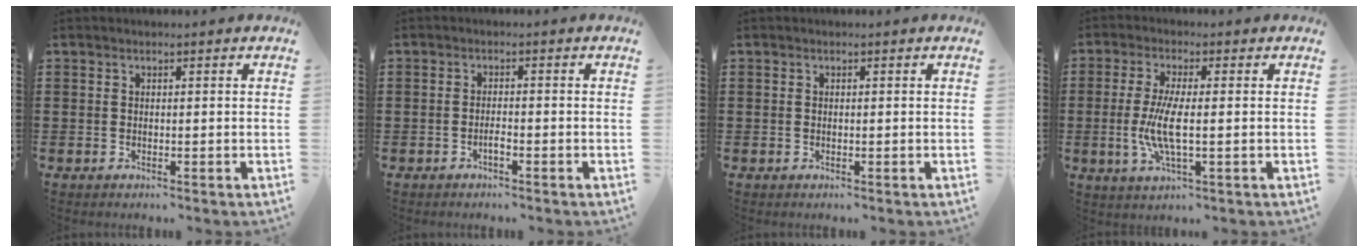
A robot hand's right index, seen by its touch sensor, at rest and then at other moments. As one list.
[{"total": 1.4, "force": [-0.8, 0.1, 1.1], "torque": [-0.023, -0.004, -0.014]}, {"total": 0.0}, {"total": 6.5, "force": [-0.9, 1.4, 6.3], "torque": [-0.139, -0.012, -0.024]}]